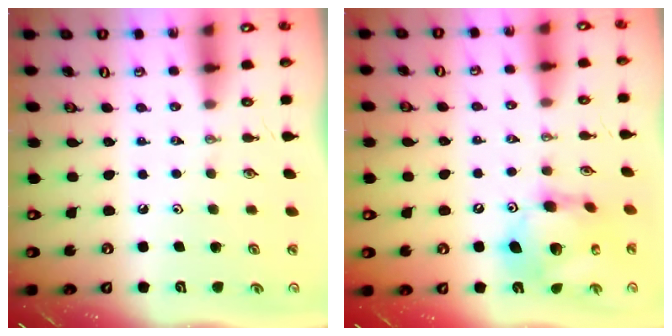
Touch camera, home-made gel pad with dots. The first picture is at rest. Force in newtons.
{"total": 14.4, "press": 14.3, "slide": 1.5}